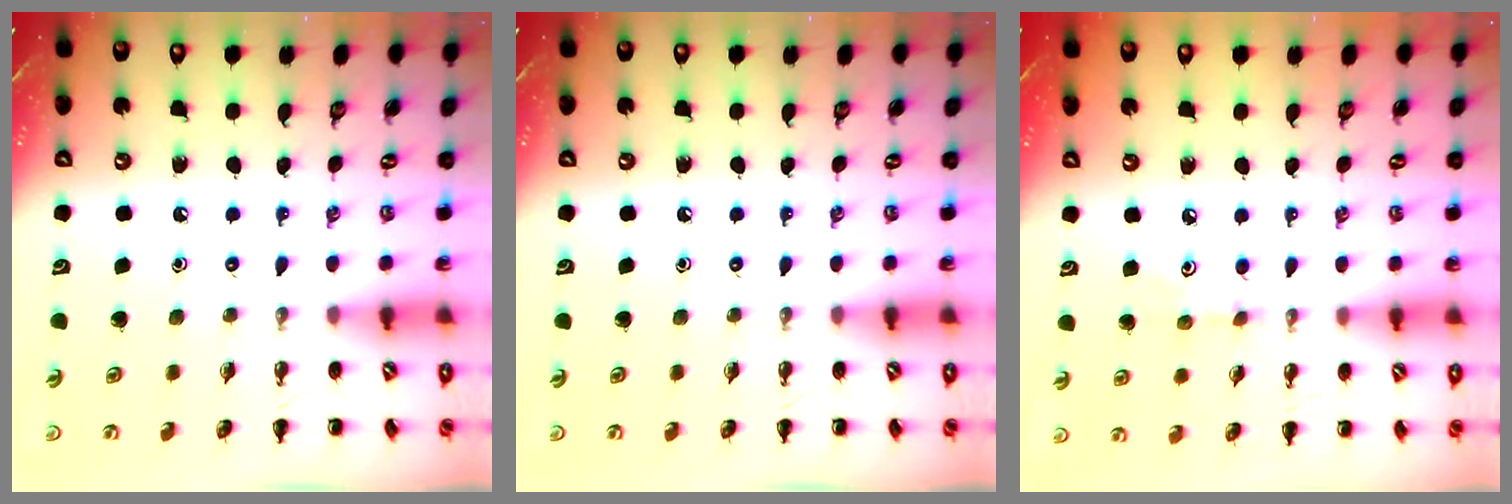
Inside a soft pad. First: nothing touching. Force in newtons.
{"total": 0.0}
{"total": 3.7, "press": 3.6, "slide": 1.1}